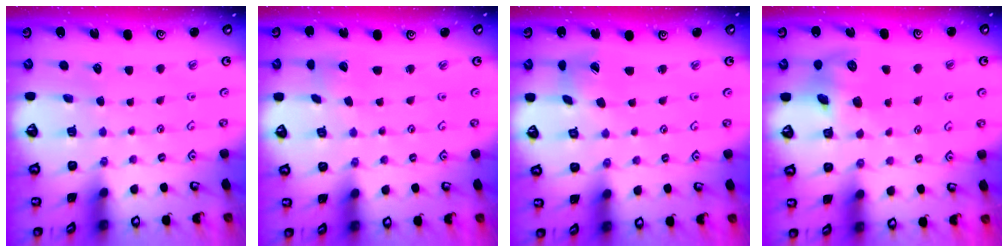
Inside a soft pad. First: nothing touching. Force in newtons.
{"total": 3.3, "press": 3.3, "slide": 0.2}
{"total": 6.2, "press": 6.2, "slide": 0.5}
{"total": 10.7, "press": 10.7, "slide": 0.8}